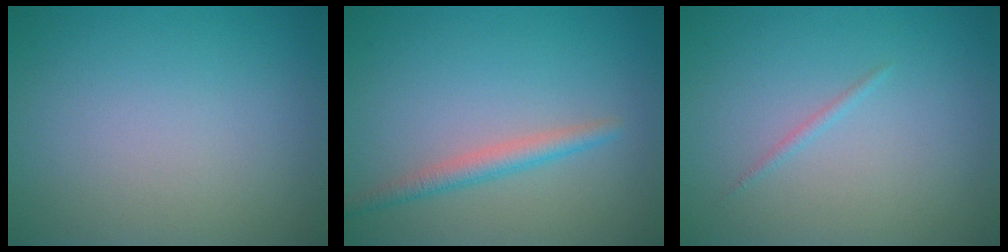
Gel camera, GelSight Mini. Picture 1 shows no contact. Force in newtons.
{"total": 2.1, "press": 2.1, "slide": 0.1}
{"total": 0.6, "press": 0.6, "slide": 0.0}